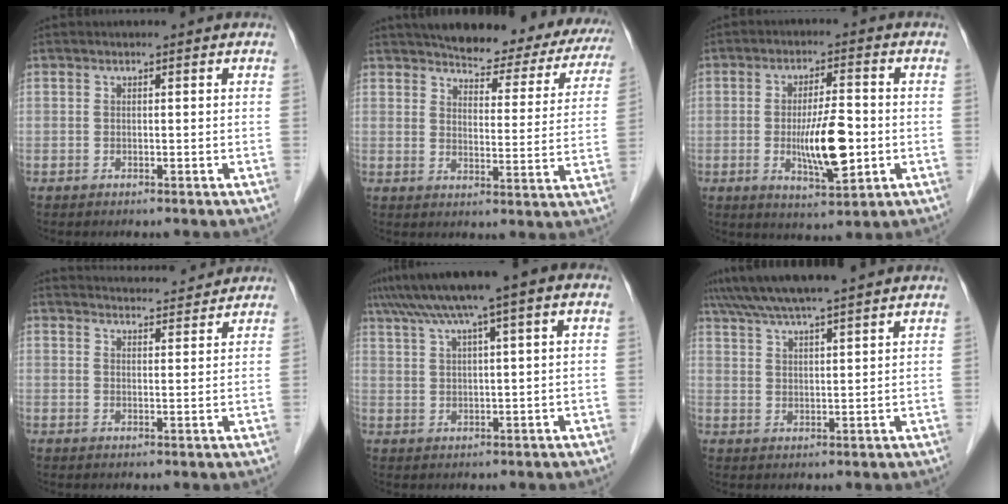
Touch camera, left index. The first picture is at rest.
{"total": 20.3, "force": [17.8, 5.8, 7.8], "torque": [-0.091, -0.014, 0.204]}
{"total": 8.6, "force": [-1.4, 1.9, 8.2], "torque": [-0.147, -0.010, -0.024]}
{"total": 9.0, "force": [8.9, 0.8, 1.3], "torque": [-0.017, 0.016, 0.110]}
{"total": 9.5, "force": [5.7, -0.2, 7.7], "torque": [-0.128, 0.038, 0.092]}
{"total": 11.9, "force": [10.4, -0.3, 5.9], "torque": [-0.103, 0.029, 0.152]}